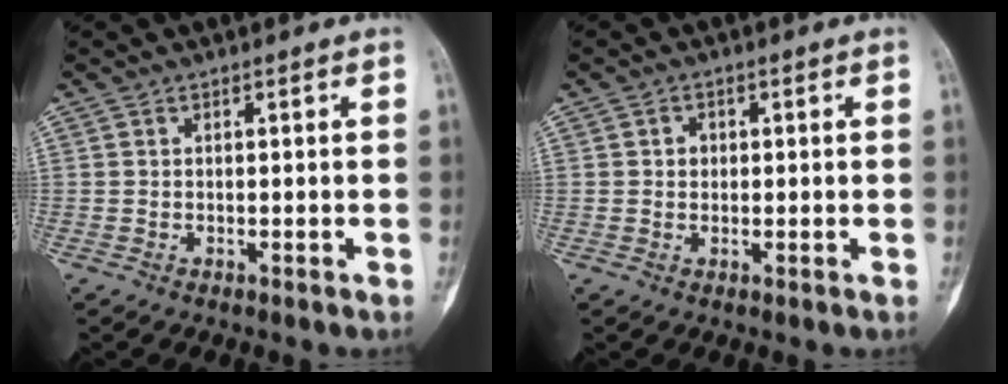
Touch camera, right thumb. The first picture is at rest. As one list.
[{"total": 1.7, "force": [0.2, 1.5, 0.7], "torque": [0.002, 0.004, 0.002]}]